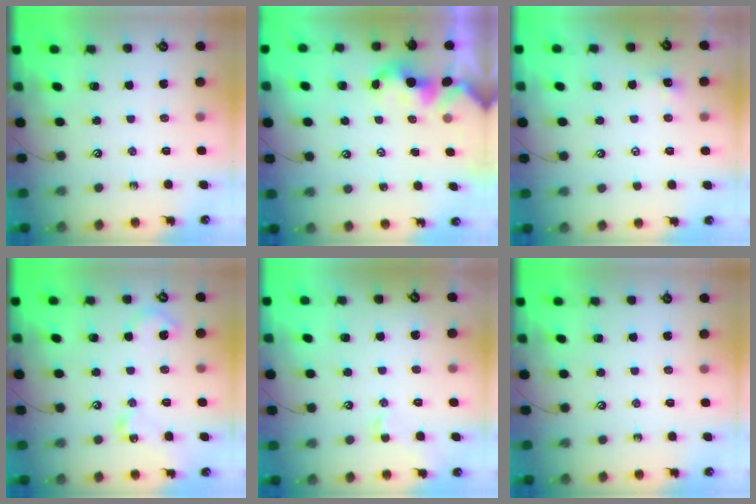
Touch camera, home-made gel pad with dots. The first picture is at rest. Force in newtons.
{"total": 1.7, "press": 1.7, "slide": 0.2}
{"total": 2.3, "press": 2.3, "slide": 0.2}
{"total": 9.0, "press": 9.0, "slide": 0.6}
{"total": 0.0}
{"total": 0.0}